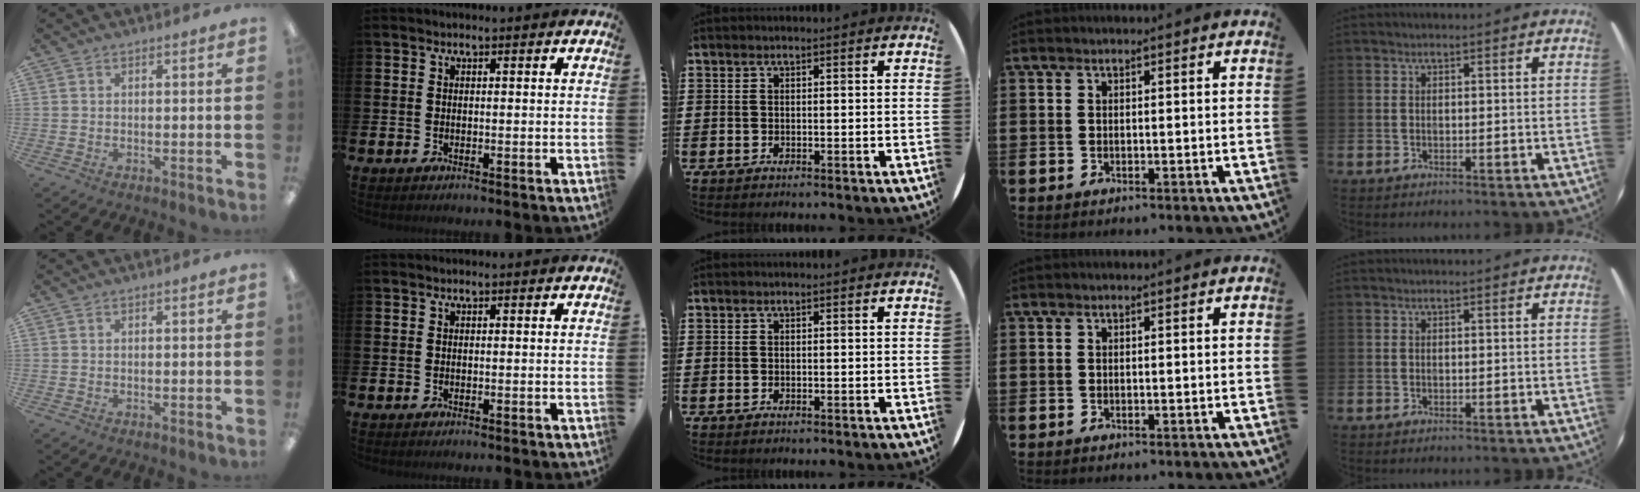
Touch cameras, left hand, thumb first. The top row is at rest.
{}